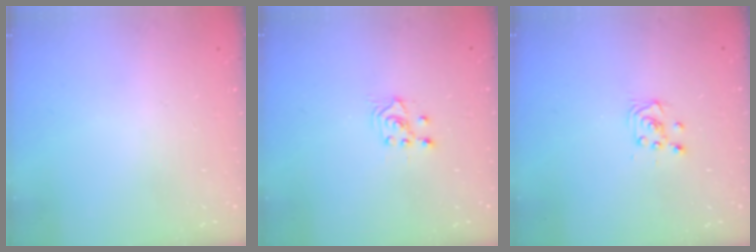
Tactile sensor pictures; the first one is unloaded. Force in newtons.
{"total": 2.5, "press": 2.4, "slide": 0.7}
{"total": 3.4, "press": 3.4, "slide": 0.4}